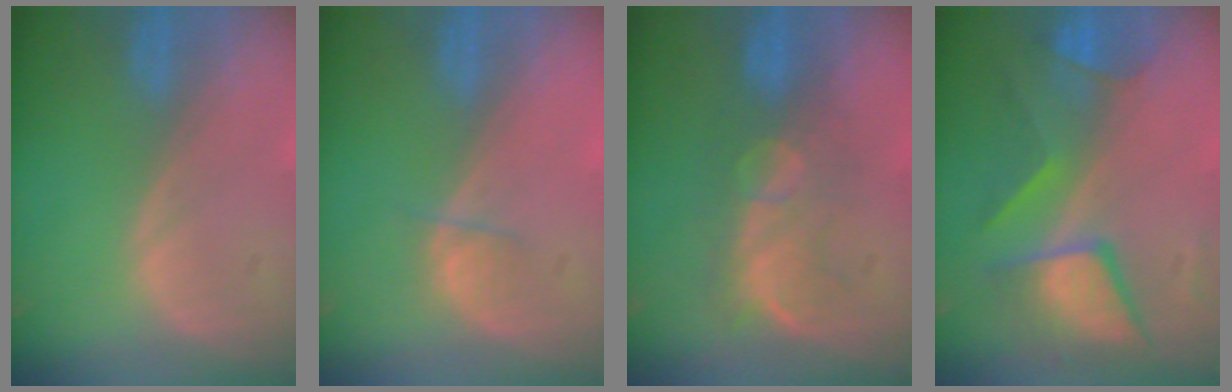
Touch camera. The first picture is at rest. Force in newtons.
{"total": 1.9, "press": 1.7, "slide": 0.8}
{"total": 7.7, "press": 7.4, "slide": 2.0}
{"total": 8.6, "press": 8.5, "slide": 0.4}